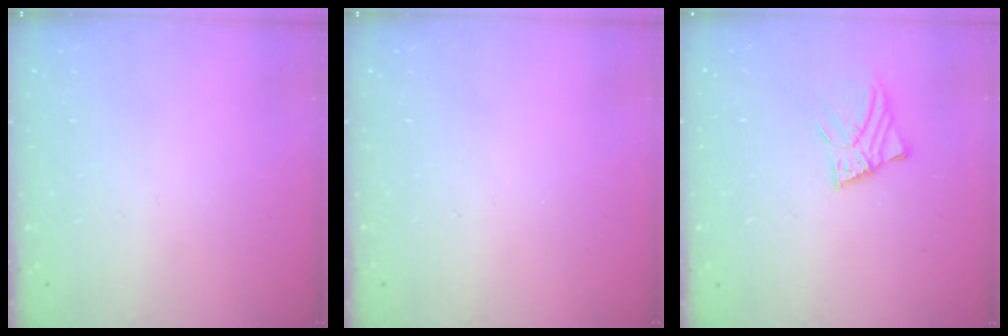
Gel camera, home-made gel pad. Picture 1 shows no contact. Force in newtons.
{"total": 0.0}
{"total": 3.2, "press": 3.2, "slide": 0.2}